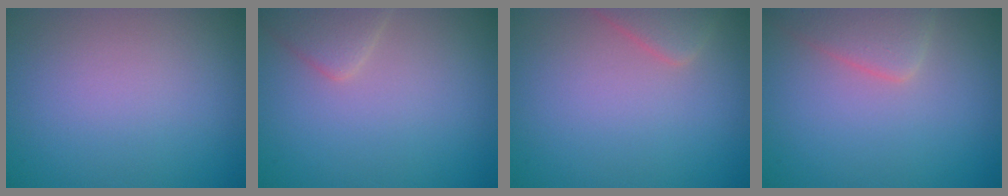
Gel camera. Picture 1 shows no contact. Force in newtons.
{"total": 2.4, "press": 2.4, "slide": 0.1}
{"total": 2.8, "press": 2.8, "slide": 0.2}
{"total": 3.1, "press": 3.1, "slide": 0.4}